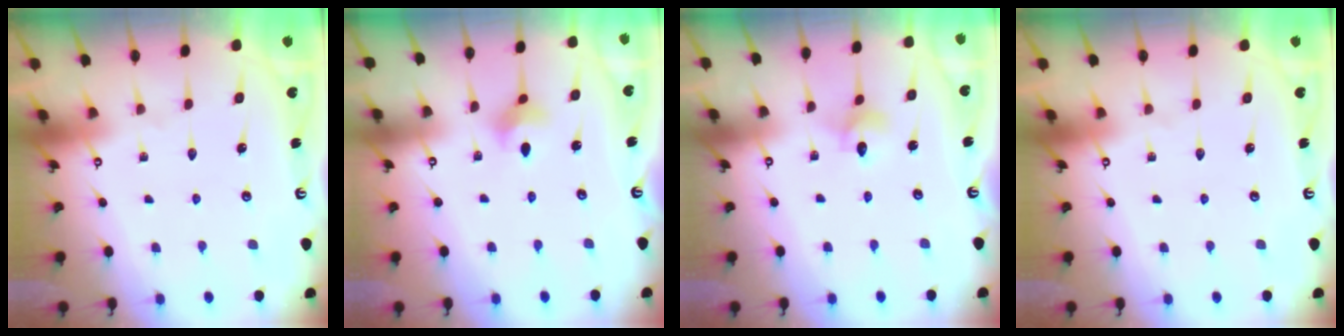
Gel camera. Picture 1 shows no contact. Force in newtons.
{"total": 3.0, "press": 3.0, "slide": 0.3}
{"total": 3.9, "press": 3.9, "slide": 0.3}
{"total": 0.0}